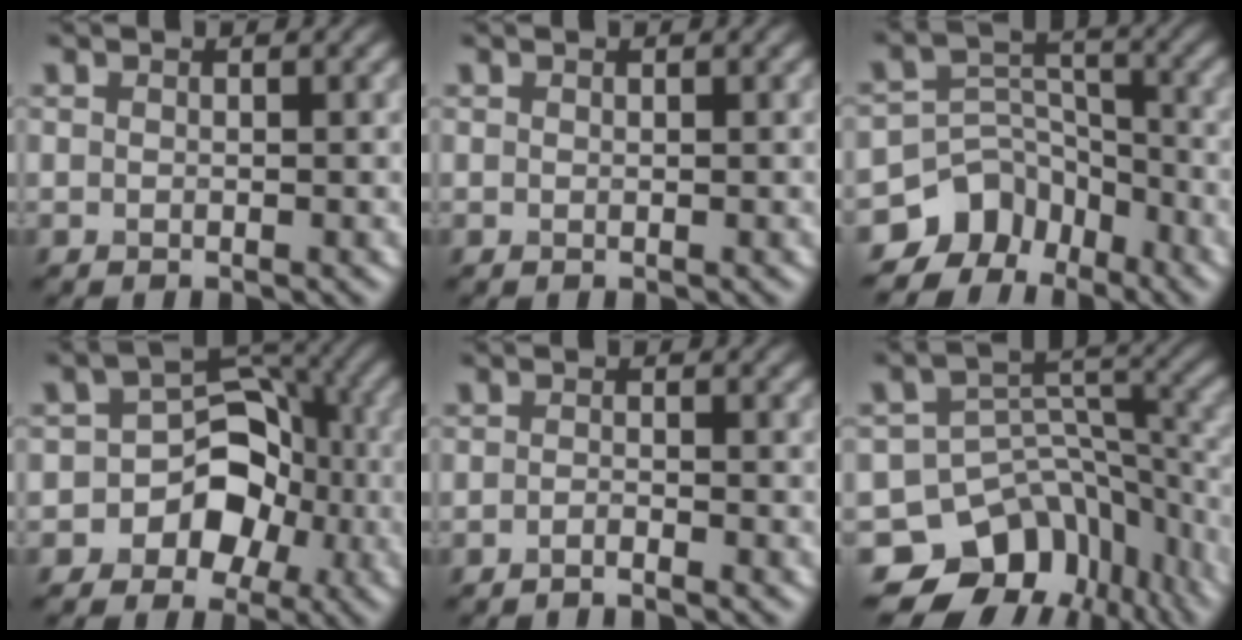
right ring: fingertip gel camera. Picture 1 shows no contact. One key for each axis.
{"total": 0.0}
{"total": 8.0, "fx": -5.9, "fy": 5.2, "fz": 1.7, "tx": -0.009, "ty": 0.014, "tz": -0.101}
{"total": 7.1, "fx": -2.7, "fy": 5.8, "fz": 3.2, "tx": -0.012, "ty": 0.018, "tz": -0.061}
{"total": 1.1, "fx": -0.9, "fy": 0.2, "fz": 0.7, "tx": -0.010, "ty": -0.001, "tz": -0.019}
{"total": 13.7, "fx": -9.1, "fy": 9.2, "fz": 4.4, "tx": -0.082, "ty": 0.012, "tz": -0.118}